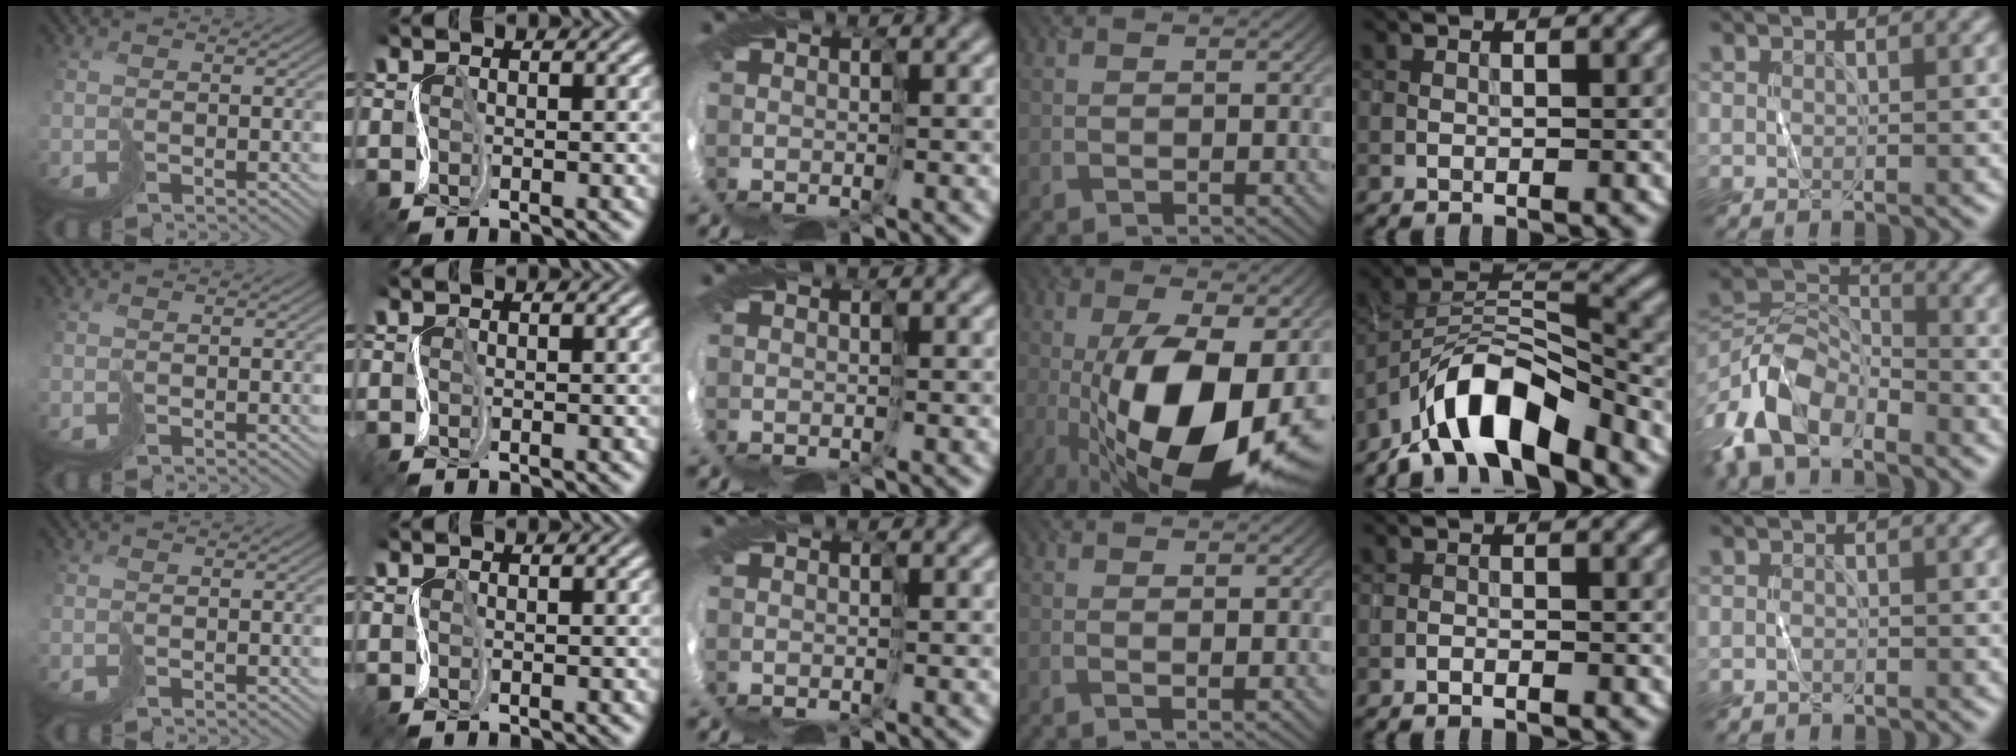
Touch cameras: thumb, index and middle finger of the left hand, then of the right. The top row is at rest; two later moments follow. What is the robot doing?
{"motion": "cut", "object": "wrapping paper"}